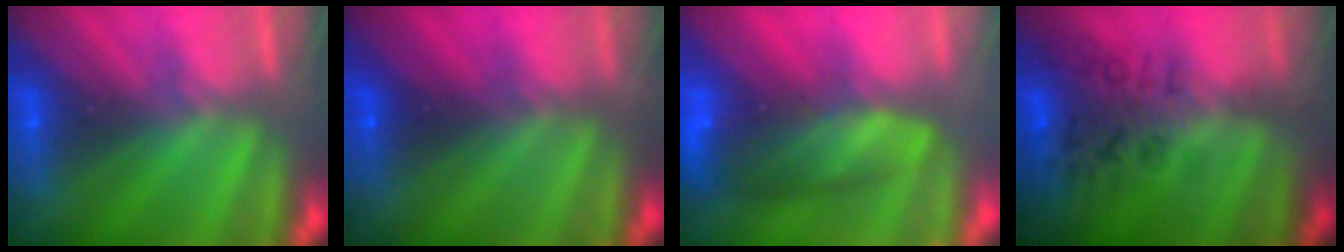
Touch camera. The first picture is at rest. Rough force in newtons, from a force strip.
{"total": 9.1}
{"total": 7.6}
{"total": 2.8}